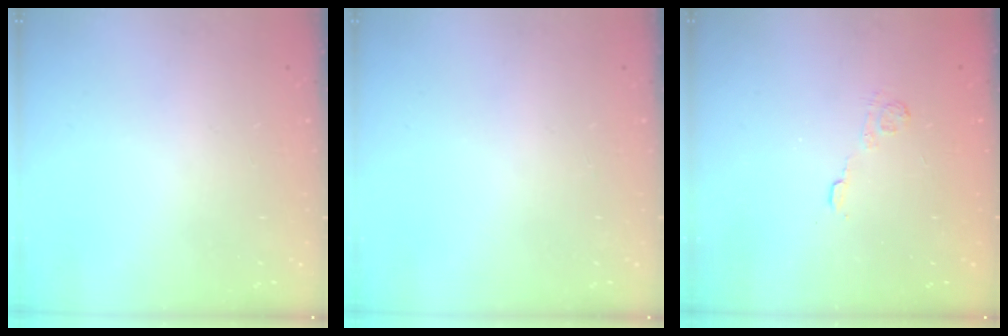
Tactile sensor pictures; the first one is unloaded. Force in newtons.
{"total": 0.0}
{"total": 2.7, "press": 2.3, "slide": 1.4}